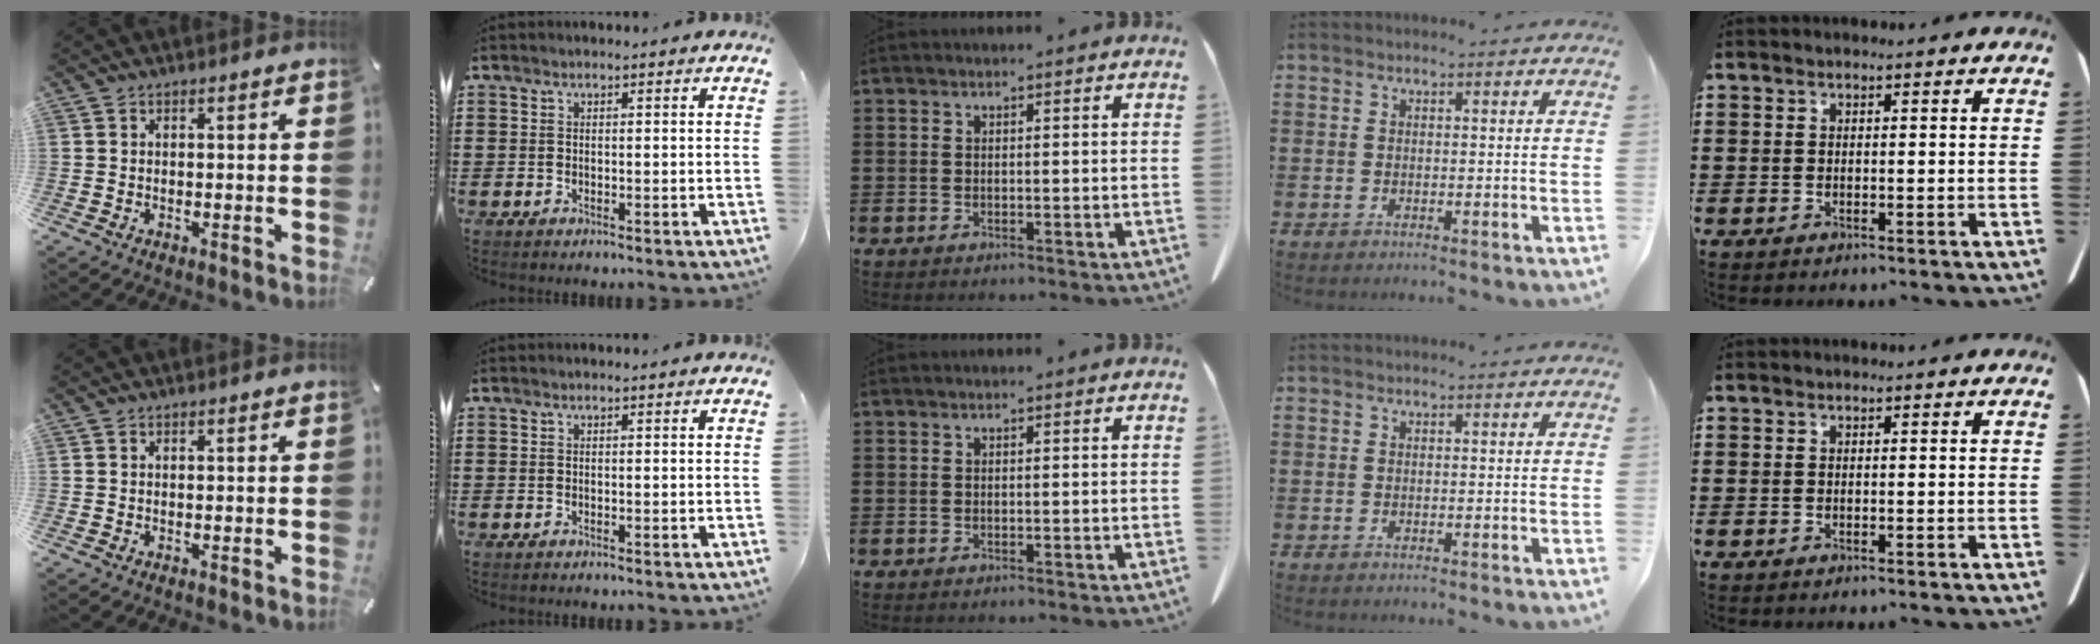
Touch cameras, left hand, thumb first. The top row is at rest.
{}